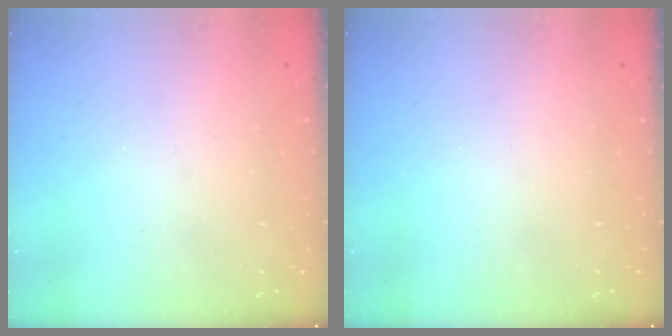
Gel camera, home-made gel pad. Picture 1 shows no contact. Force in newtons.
{"total": 0.0}